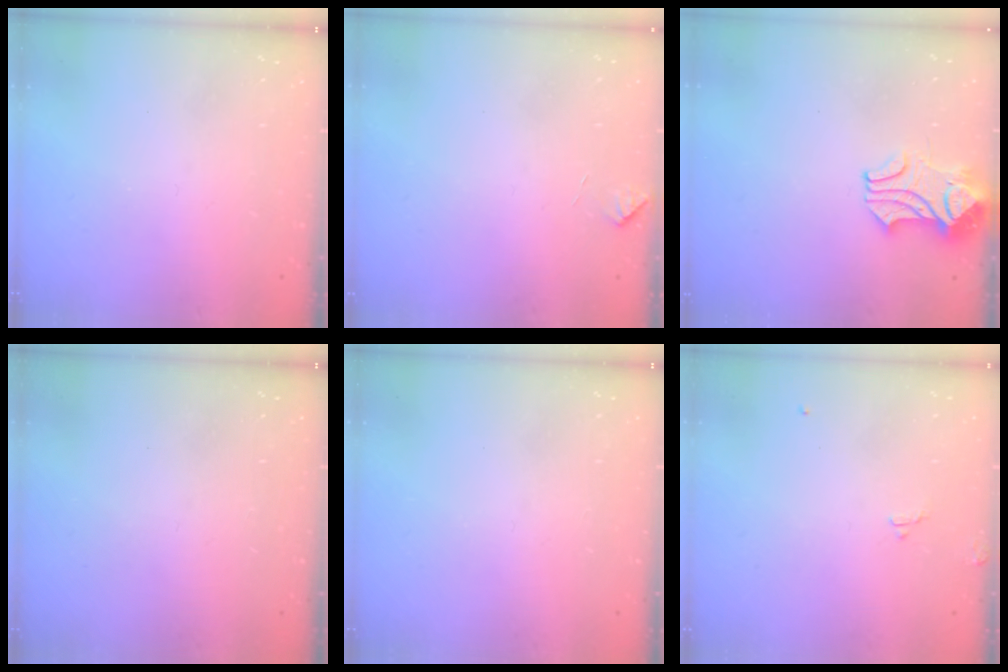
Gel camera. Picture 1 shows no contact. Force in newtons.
{"total": 2.7, "press": 2.7, "slide": 0.6}
{"total": 2.4, "press": 2.2, "slide": 0.9}
{"total": 0.0}
{"total": 0.0}
{"total": 2.4, "press": 2.4, "slide": 0.4}